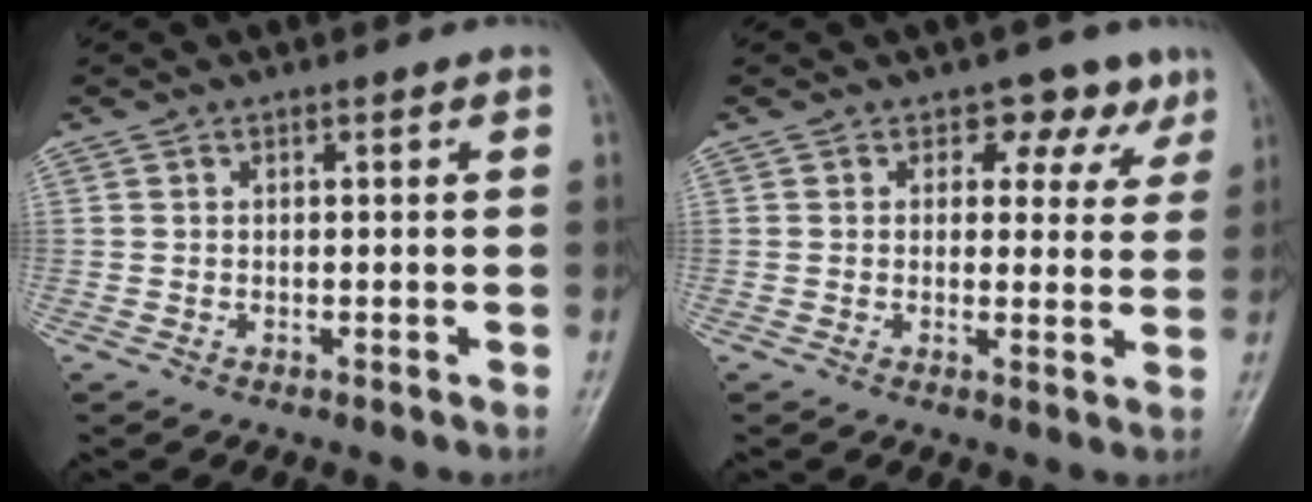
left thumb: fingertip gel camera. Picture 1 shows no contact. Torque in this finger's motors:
{"motor_torque": [0.07, 0.05, 0.05, 0.08, 0.01]}